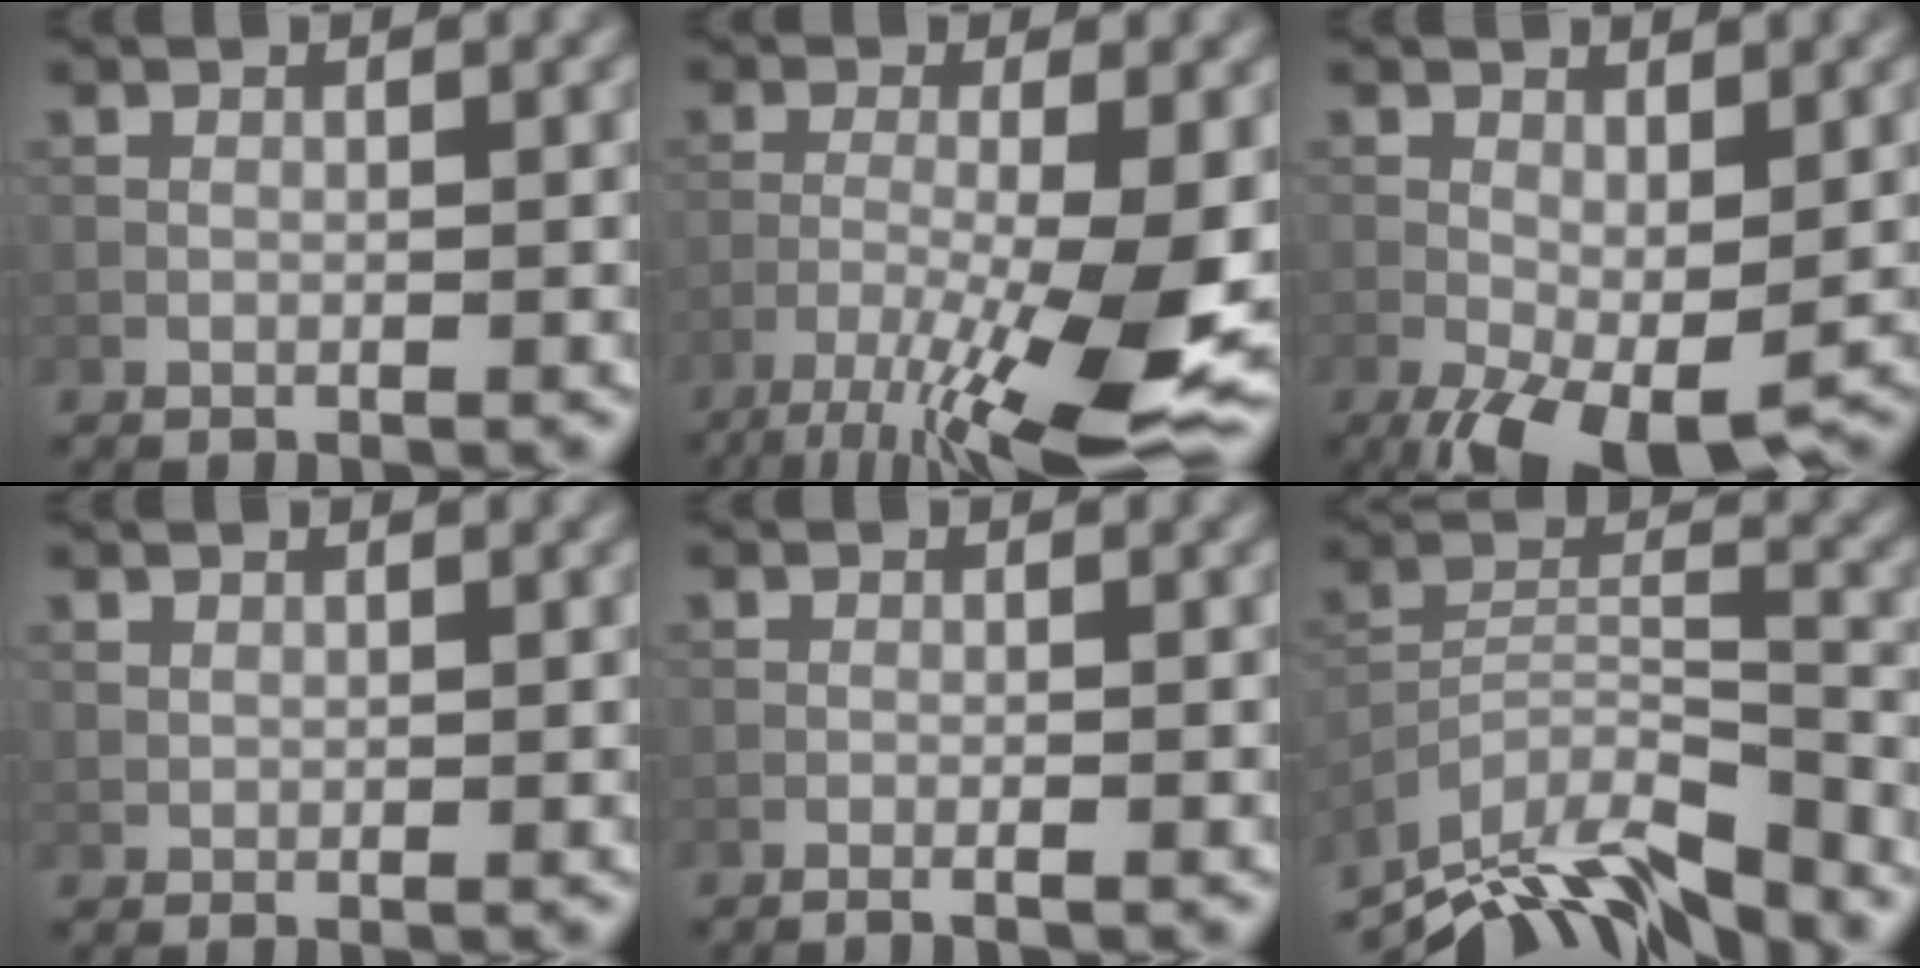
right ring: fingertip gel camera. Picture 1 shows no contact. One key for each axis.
{"total": 11.3, "fx": -5.8, "fy": 1.9, "fz": 9.5, "tx": -0.176, "ty": -0.013, "tz": -0.091}
{"total": 6.9, "fx": -2.7, "fy": 3.0, "fz": 5.6, "tx": -0.113, "ty": -0.017, "tz": -0.035}
{"total": 0.9, "fx": 0.8, "fy": 0.3, "fz": 0.1, "tx": -0.001, "ty": -0.001, "tz": 0.019}
{"total": 0.7, "fx": -0.3, "fy": 0.0, "fz": 0.7, "tx": -0.011, "ty": 0.005, "tz": -0.011}
{"total": 10.1, "fx": -8.4, "fy": 2.4, "fz": 5.0, "tx": -0.096, "ty": 0.004, "tz": -0.154}